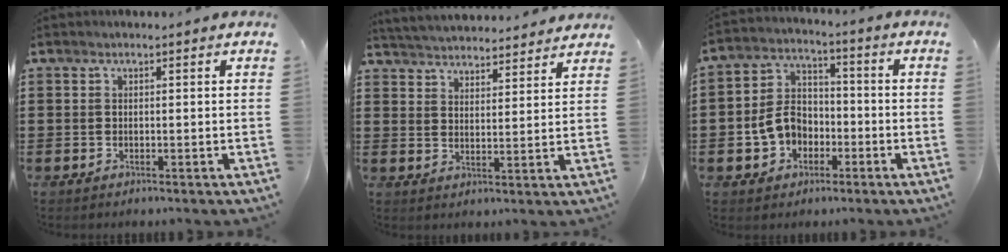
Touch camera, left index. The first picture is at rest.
{"total": 4.1, "force": [4.1, 0.2, -0.2], "torque": [-0.016, -0.022, 0.071]}
{"total": 7.1, "force": [-2.4, 5.8, 3.4], "torque": [-0.098, 0.014, -0.050]}